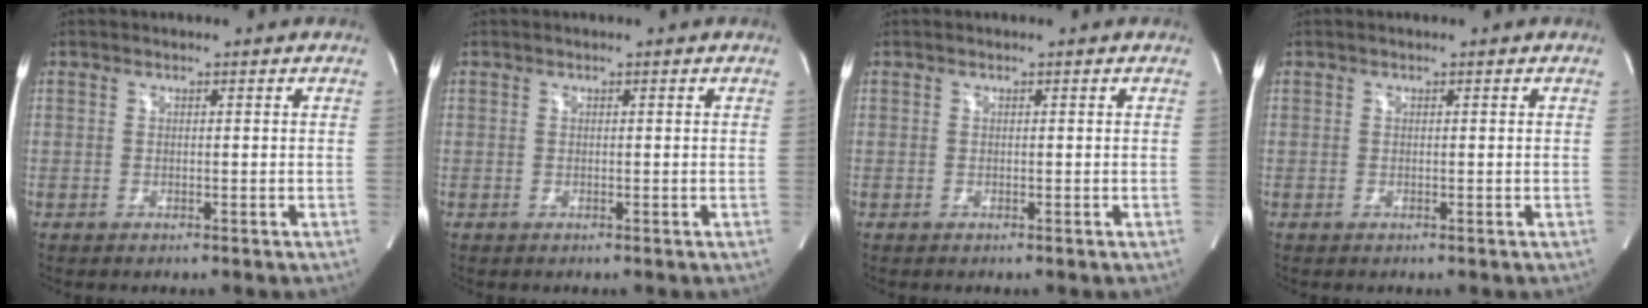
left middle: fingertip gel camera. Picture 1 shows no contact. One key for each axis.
{"total": 0.0}
{"total": 0.0}
{"total": 0.0}